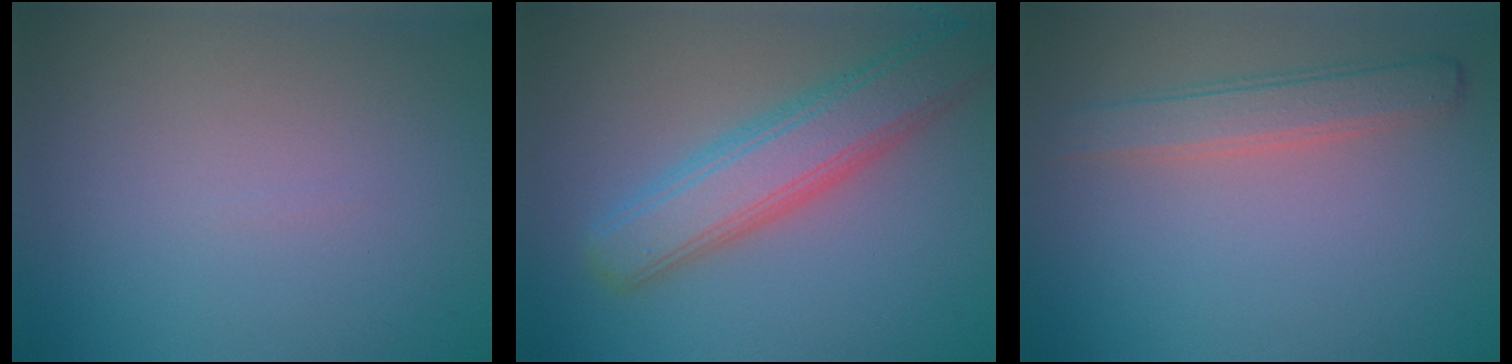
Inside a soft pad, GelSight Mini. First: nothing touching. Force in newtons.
{"total": 6.4, "press": 6.4, "slide": 0.3}
{"total": 2.9, "press": 2.9, "slide": 0.2}